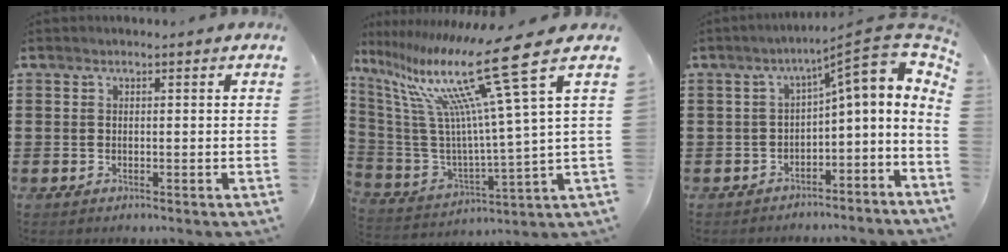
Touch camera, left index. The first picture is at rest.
{"total": 18.5, "force": [11.4, 1.1, 14.6], "torque": [-0.303, -0.083, 0.168]}
{"total": 4.5, "force": [-1.7, 0.9, 4.0], "torque": [-0.054, -0.010, -0.051]}